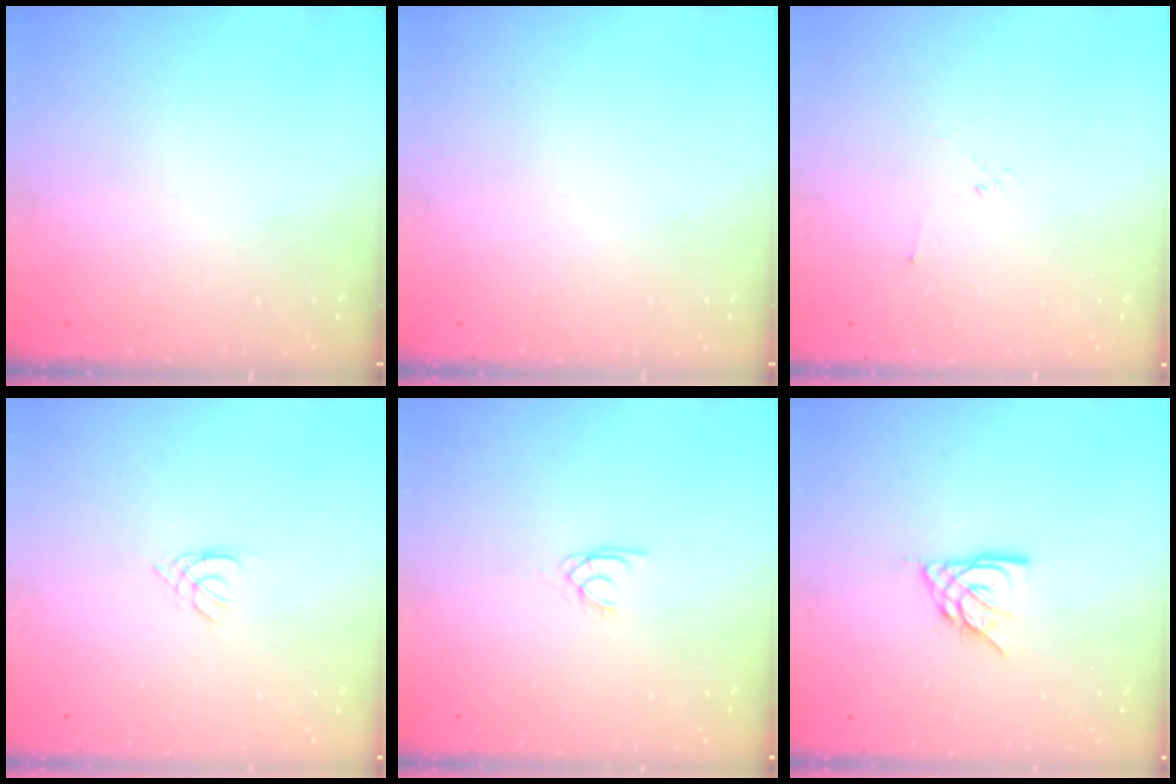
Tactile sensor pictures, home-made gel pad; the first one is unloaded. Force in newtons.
{"total": 0.0}
{"total": 2.2, "press": 2.1, "slide": 0.7}
{"total": 1.4, "press": 1.4, "slide": 0.3}
{"total": 1.5, "press": 1.4, "slide": 0.2}
{"total": 8.2, "press": 8.1, "slide": 0.6}